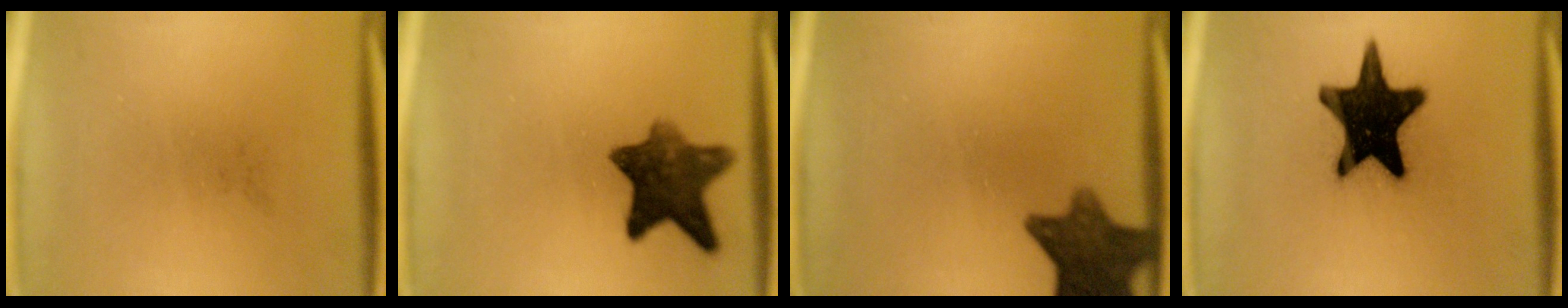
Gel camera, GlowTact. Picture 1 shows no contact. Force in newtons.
{"total": 9.9}
{"total": 10.6}
{"total": 19.5}